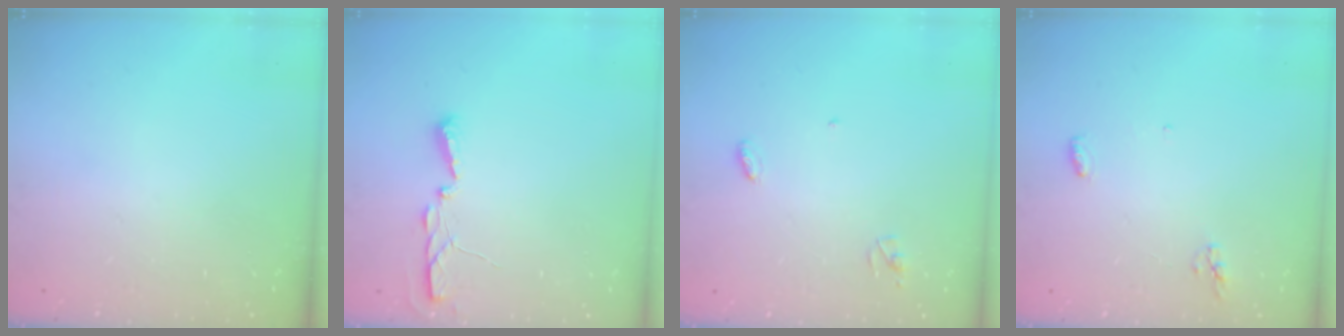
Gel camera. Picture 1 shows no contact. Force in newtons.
{"total": 3.9, "press": 3.9, "slide": 0.4}
{"total": 3.4, "press": 3.4, "slide": 0.3}
{"total": 3.8, "press": 3.7, "slide": 0.9}